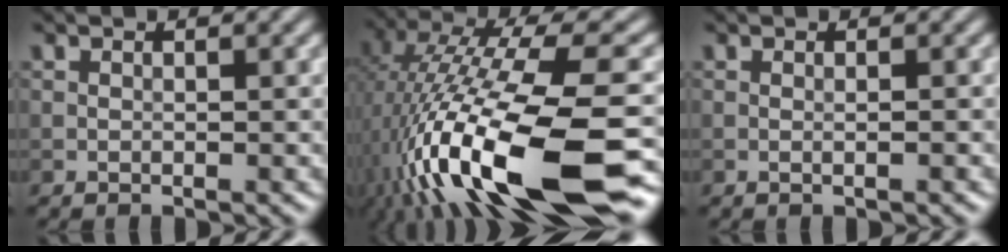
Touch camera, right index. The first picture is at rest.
{"total": 17.8, "force": [-6.2, 4.5, 16.0], "torque": [-0.288, 0.018, -0.110]}
{"total": 0.6, "force": [-0.1, 0.2, 0.6], "torque": [-0.007, -0.001, -0.005]}